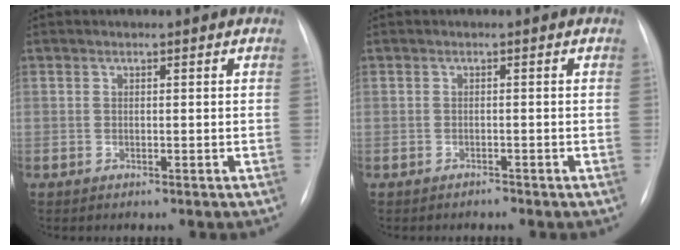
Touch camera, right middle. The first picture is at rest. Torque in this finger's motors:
{"motor_torque": [0.09, -0.08, -0.01, 0.01]}